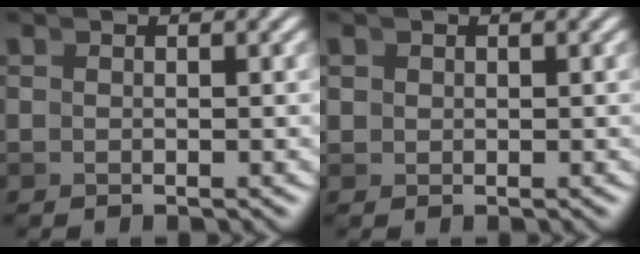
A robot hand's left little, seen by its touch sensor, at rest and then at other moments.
{"total": 1.4, "force": [0.5, 1.2, 0.4], "torque": [-0.009, -0.007, 0.014]}